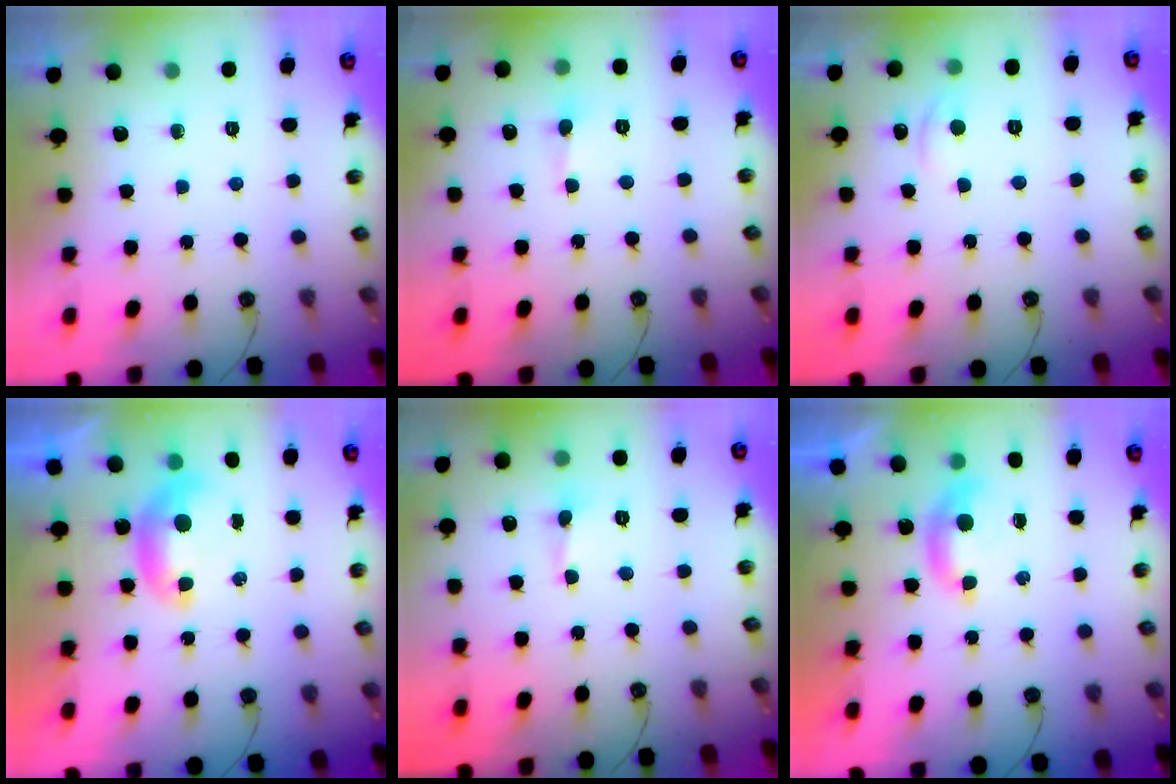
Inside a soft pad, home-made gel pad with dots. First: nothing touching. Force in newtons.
{"total": 1.6, "press": 1.5, "slide": 0.5}
{"total": 1.7, "press": 1.7, "slide": 0.3}
{"total": 0.0}
{"total": 0.8, "press": 0.8, "slide": 0.2}
{"total": 1.6, "press": 1.4, "slide": 0.6}